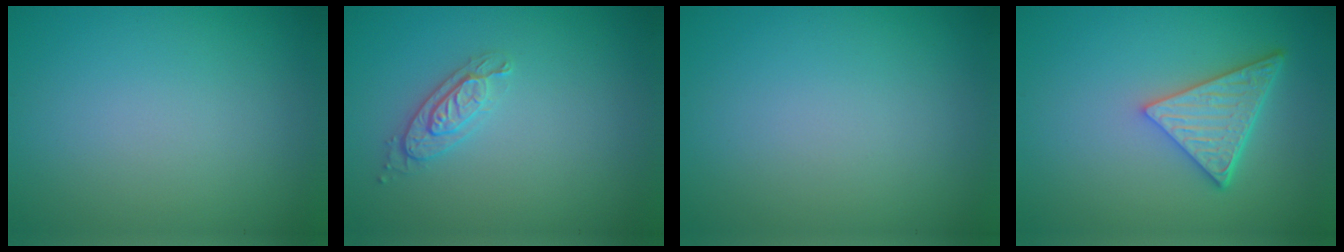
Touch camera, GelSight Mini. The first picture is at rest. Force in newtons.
{"total": 2.1, "press": 2.0, "slide": 0.6}
{"total": 0.0}
{"total": 5.1, "press": 4.1, "slide": 3.0}